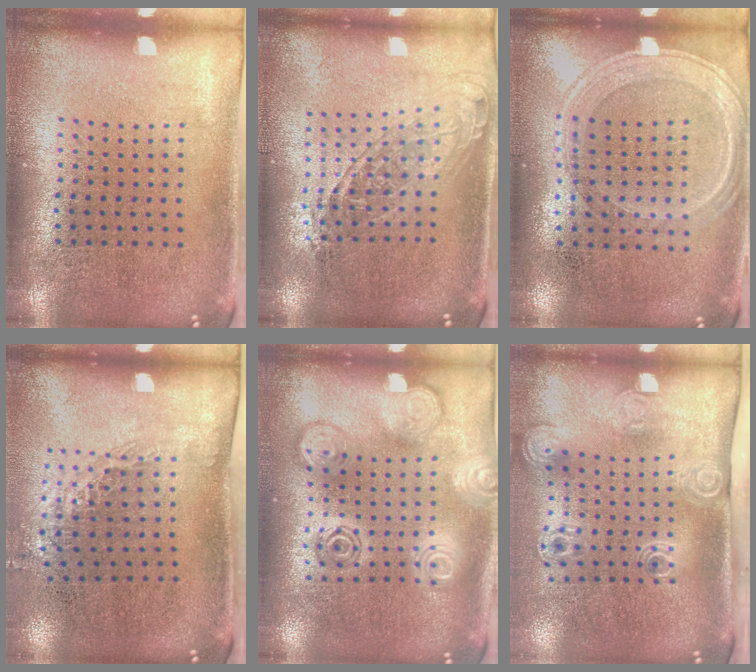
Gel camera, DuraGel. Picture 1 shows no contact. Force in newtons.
{"total": 1.5, "press": 1.2, "slide": 0.9}
{"total": 1.0, "press": 0.9, "slide": 0.3}
{"total": 1.2, "press": 0.9, "slide": 0.7}
{"total": 2.8, "press": 2.8, "slide": 0.5}
{"total": 2.1, "press": 1.5, "slide": 1.5}